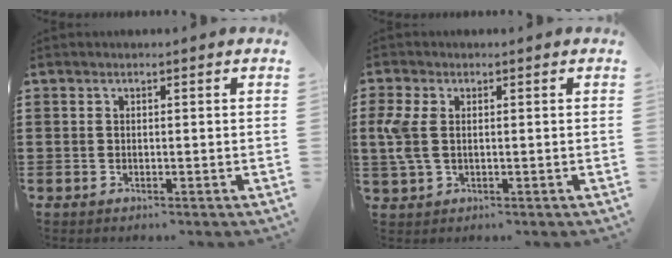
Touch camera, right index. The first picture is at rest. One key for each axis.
{"total": 5.0, "fx": 0.3, "fy": 2.8, "fz": 4.1, "tx": -0.119, "ty": -0.005, "tz": -0.005}